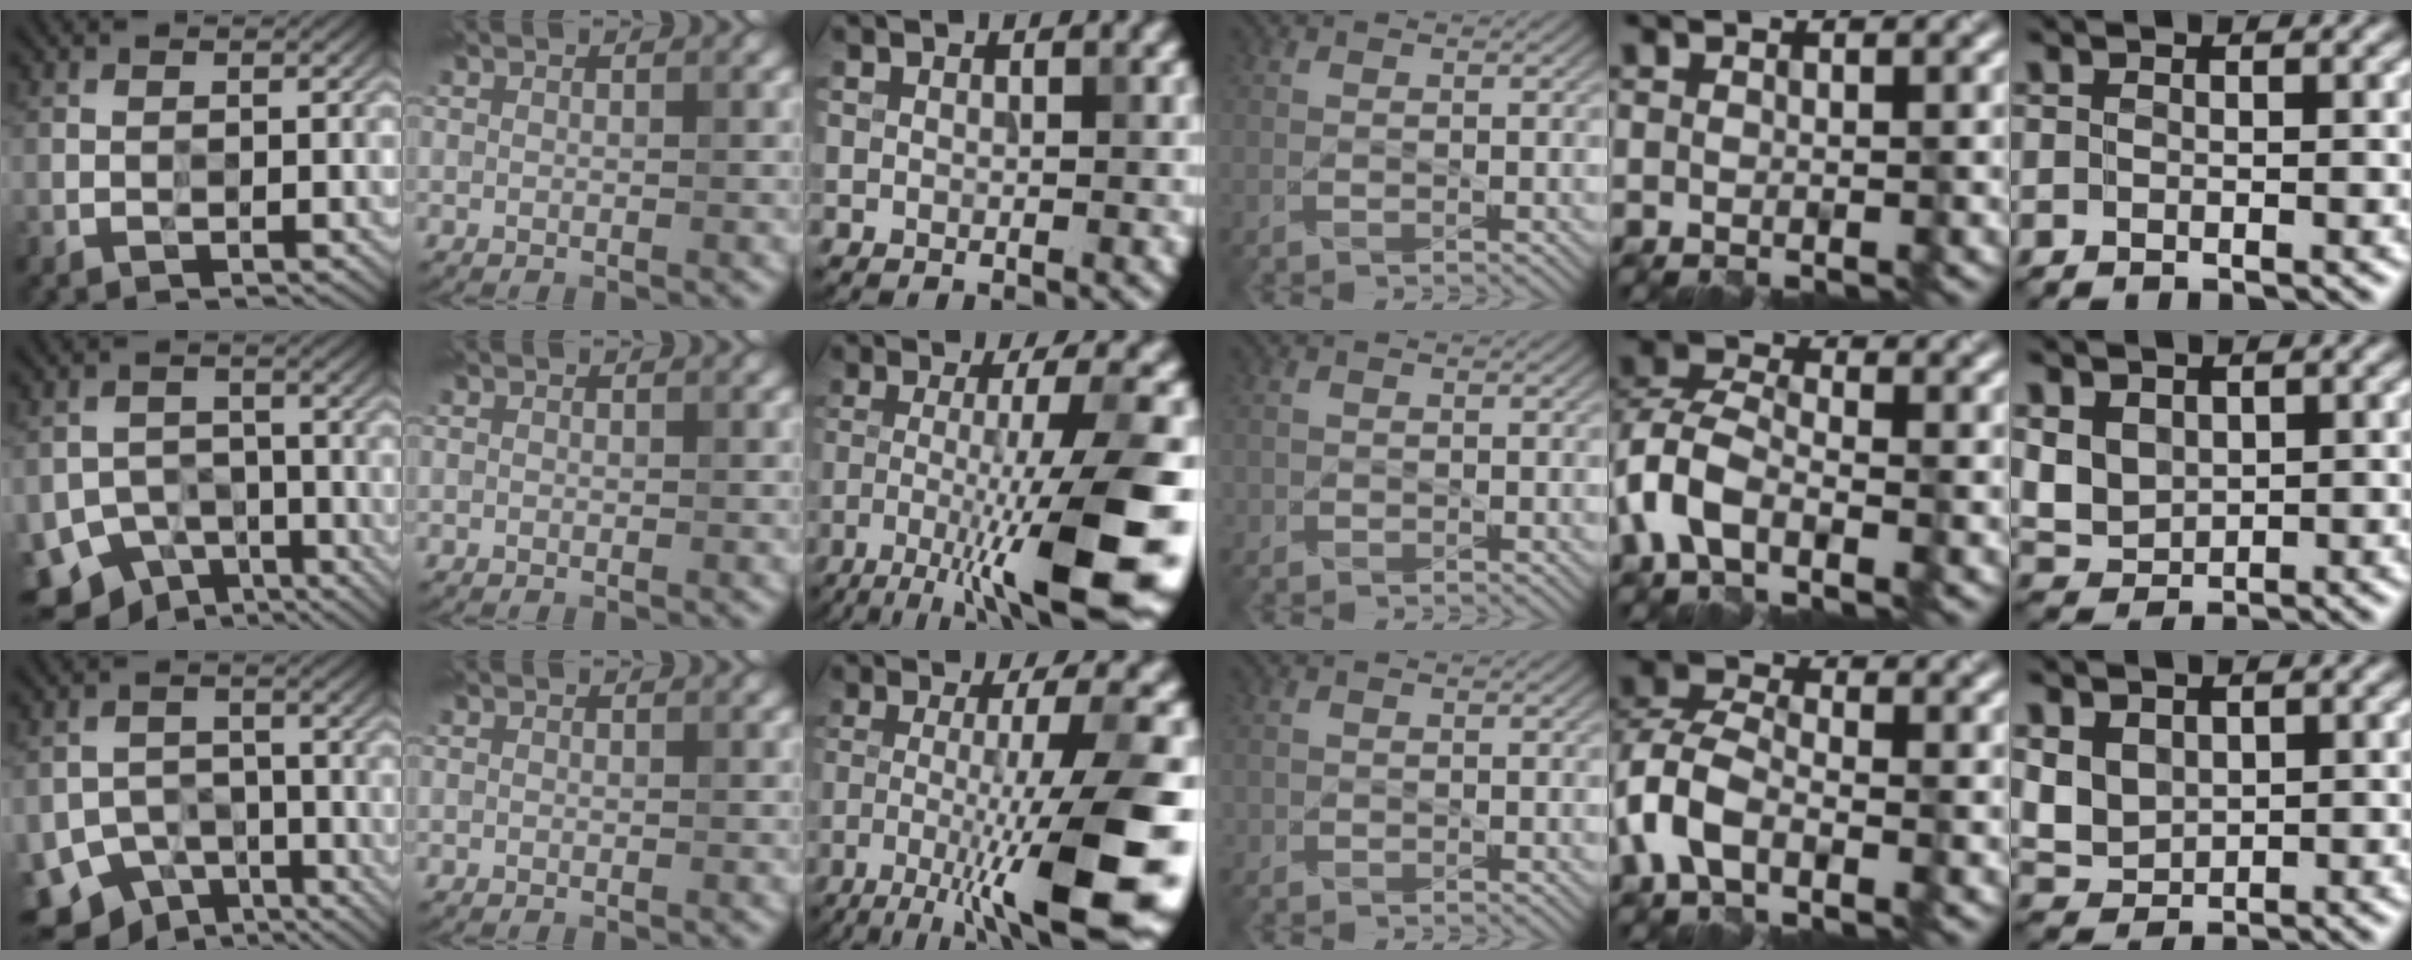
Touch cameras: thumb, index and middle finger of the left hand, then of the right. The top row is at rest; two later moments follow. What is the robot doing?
{"motion": "wipe", "object": "plastic plate"}